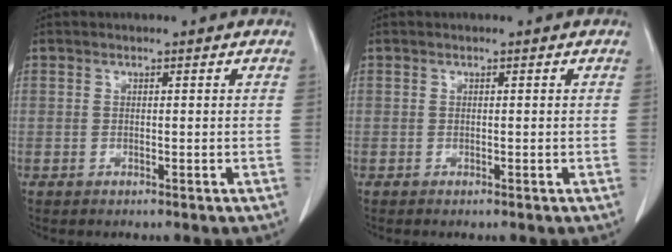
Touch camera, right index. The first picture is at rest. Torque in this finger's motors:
{"motor_torque": [-0.04, 0.04, 0.00, 0.02]}